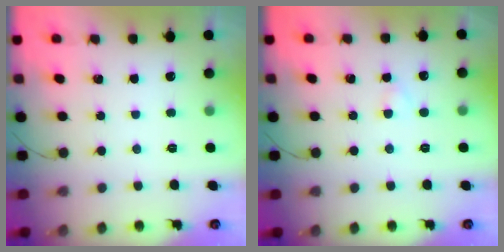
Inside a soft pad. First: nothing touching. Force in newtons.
{"total": 1.6, "press": 1.4, "slide": 0.7}